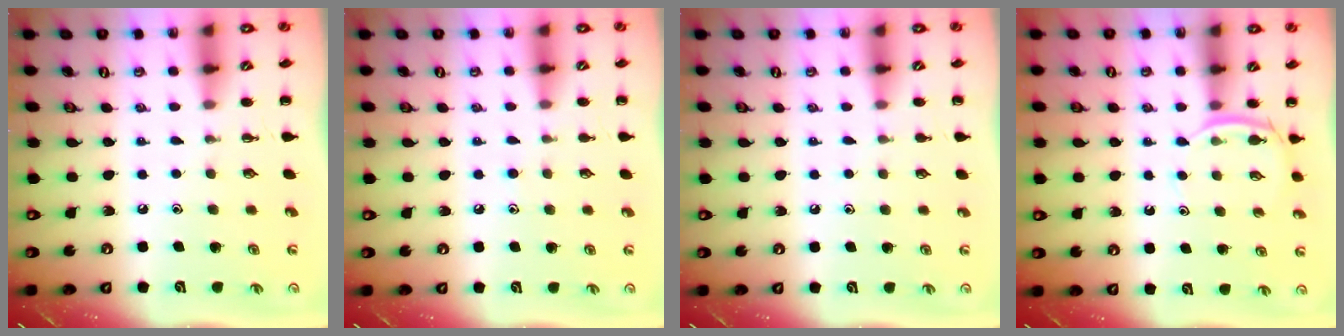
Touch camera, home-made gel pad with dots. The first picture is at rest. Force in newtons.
{"total": 6.2, "press": 5.9, "slide": 2.1}
{"total": 3.8, "press": 3.5, "slide": 1.3}
{"total": 4.4, "press": 4.1, "slide": 1.5}